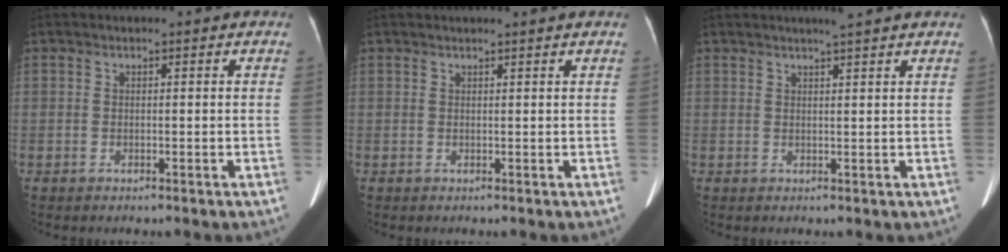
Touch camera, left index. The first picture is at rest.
{"total": 1.8, "force": [1.6, -0.5, 0.6], "torque": [-0.016, 0.009, 0.030]}
{"total": 3.4, "force": [2.9, -0.5, 1.8], "torque": [-0.026, 0.010, 0.039]}